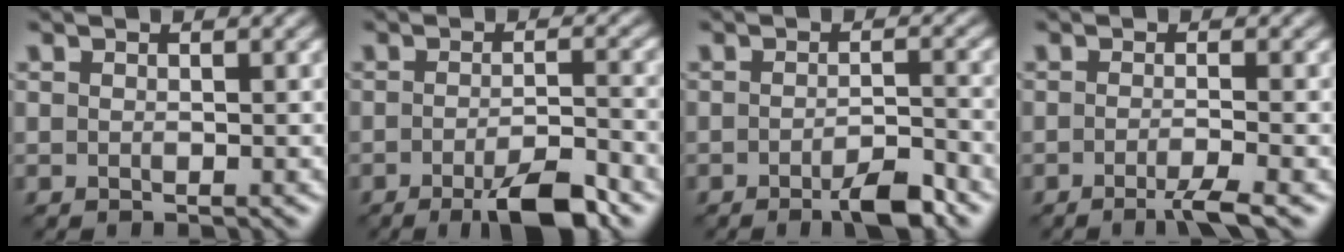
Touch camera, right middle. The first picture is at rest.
{"total": 5.7, "force": [-2.9, 1.2, 4.7], "torque": [-0.074, -0.001, -0.050]}
{"total": 3.8, "force": [-2.2, 0.7, 3.0], "torque": [-0.051, 0.000, -0.041]}
{"total": 2.7, "force": [-1.4, 0.4, 2.3], "torque": [-0.031, -0.004, -0.035]}